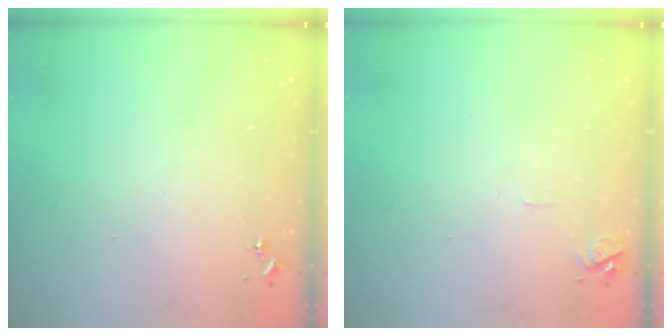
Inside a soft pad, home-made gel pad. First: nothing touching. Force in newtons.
{"total": 6.3, "press": 6.3, "slide": 0.7}